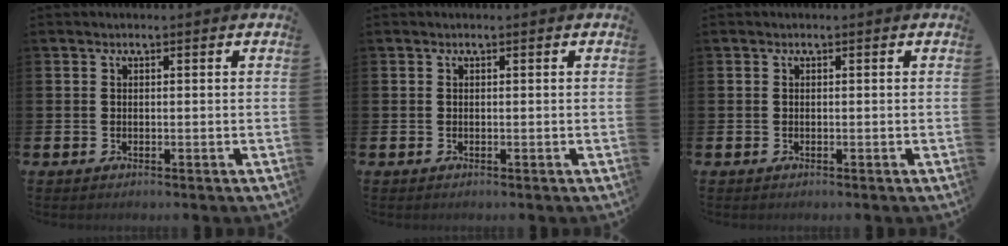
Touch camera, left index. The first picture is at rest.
{"total": 0.0}
{"total": 0.0}